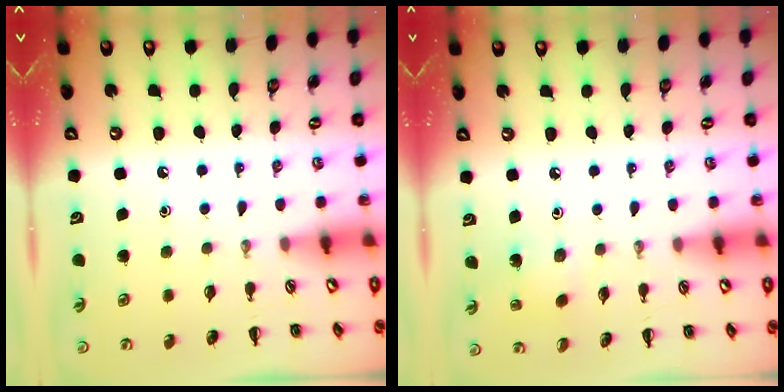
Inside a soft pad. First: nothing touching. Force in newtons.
{"total": 1.4, "press": 1.2, "slide": 0.6}